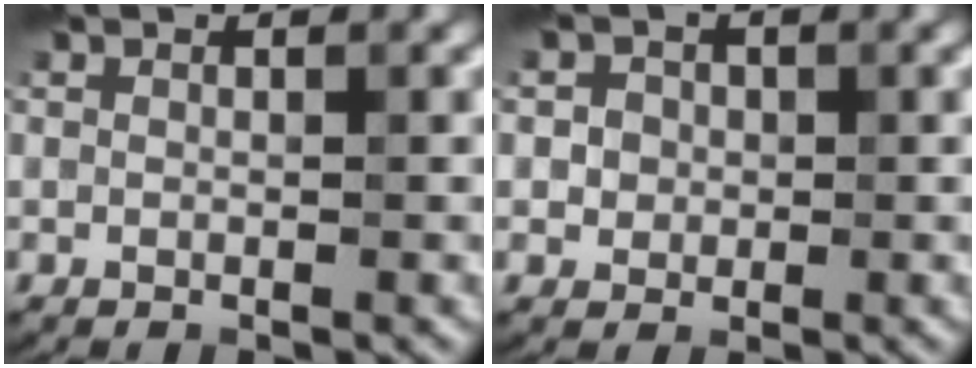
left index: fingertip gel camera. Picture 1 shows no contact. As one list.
[{"total": 2.2, "force": [0.3, 2.0, 0.8], "torque": [-0.004, 0.006, 0.000]}]